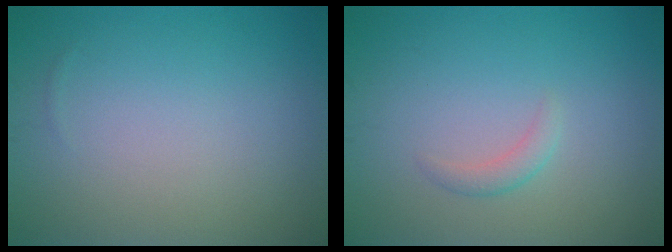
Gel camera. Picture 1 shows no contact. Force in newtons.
{"total": 1.2, "press": 1.2, "slide": 0.0}